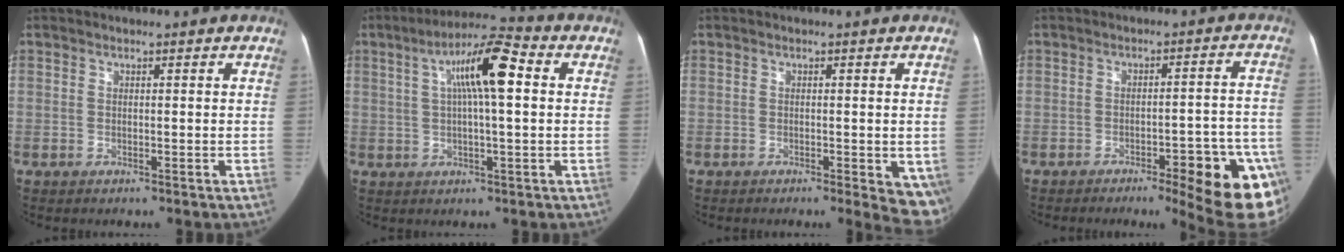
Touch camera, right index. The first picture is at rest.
{"total": 10.5, "force": [2.4, 1.5, 10.2], "torque": [-0.180, 0.028, 0.034]}
{"total": 6.8, "force": [-2.7, 2.2, 5.9], "torque": [-0.057, -0.013, -0.036]}
{"total": 14.9, "force": [-8.0, 2.1, 12.4], "torque": [-0.063, 0.018, -0.095]}